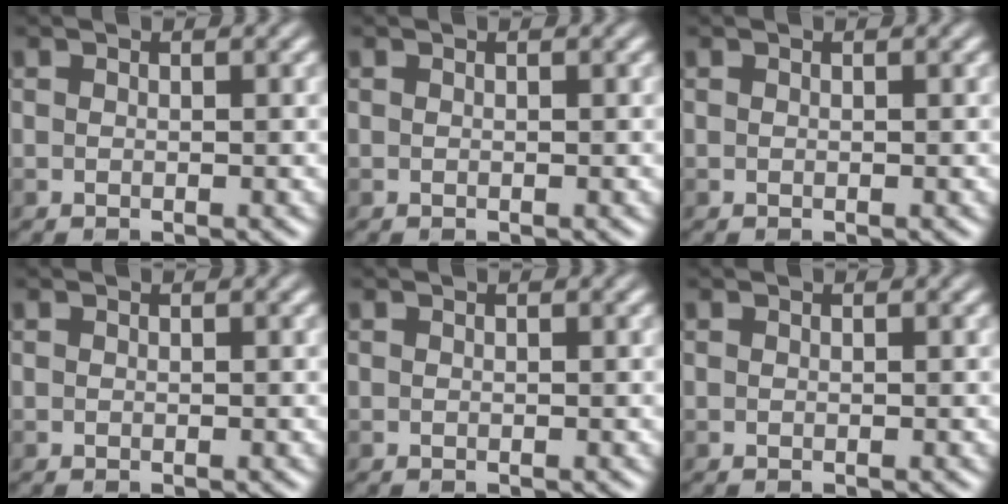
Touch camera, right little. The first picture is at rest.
{"total": 0.0}
{"total": 0.0}
{"total": 0.0}
{"total": 0.0}
{"total": 0.0}